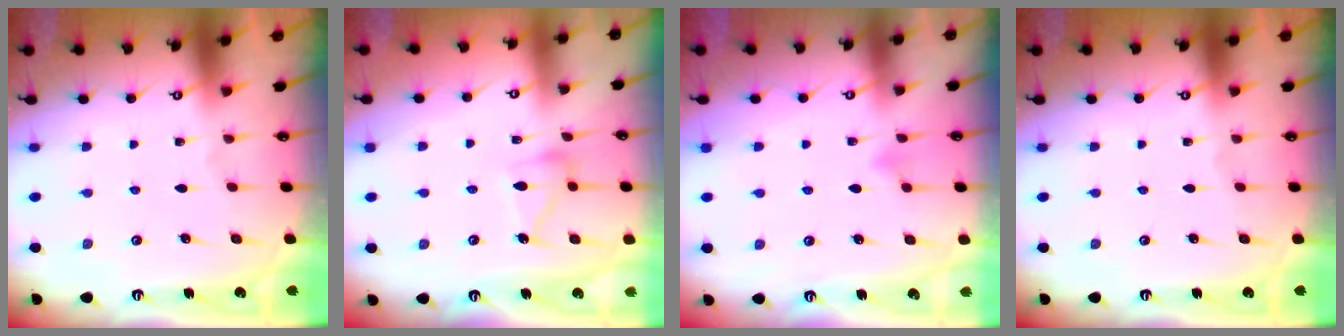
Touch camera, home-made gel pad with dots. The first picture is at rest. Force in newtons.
{"total": 11.4, "press": 11.4, "slide": 0.5}
{"total": 3.6, "press": 3.5, "slide": 0.4}
{"total": 0.0}